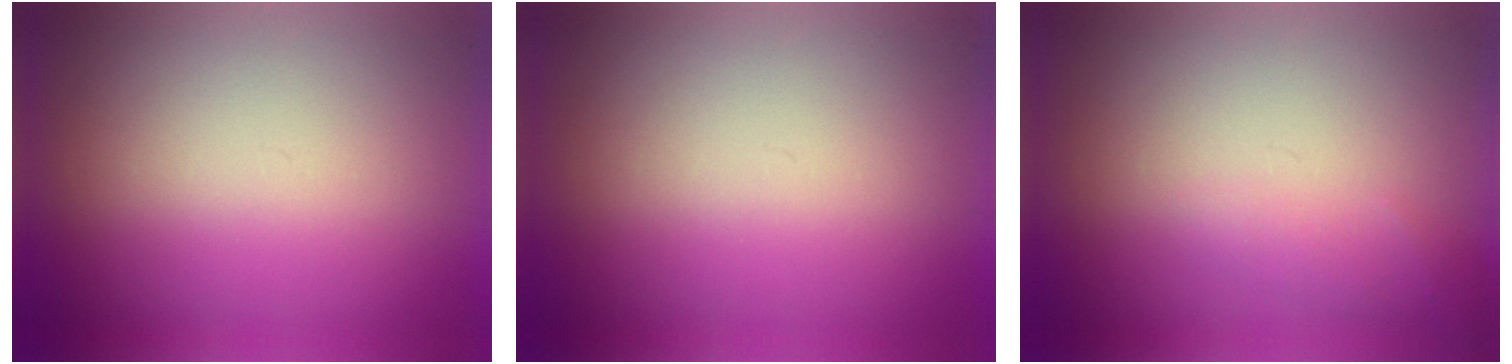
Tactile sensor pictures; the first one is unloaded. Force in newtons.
{"total": 0.0}
{"total": 1.3}